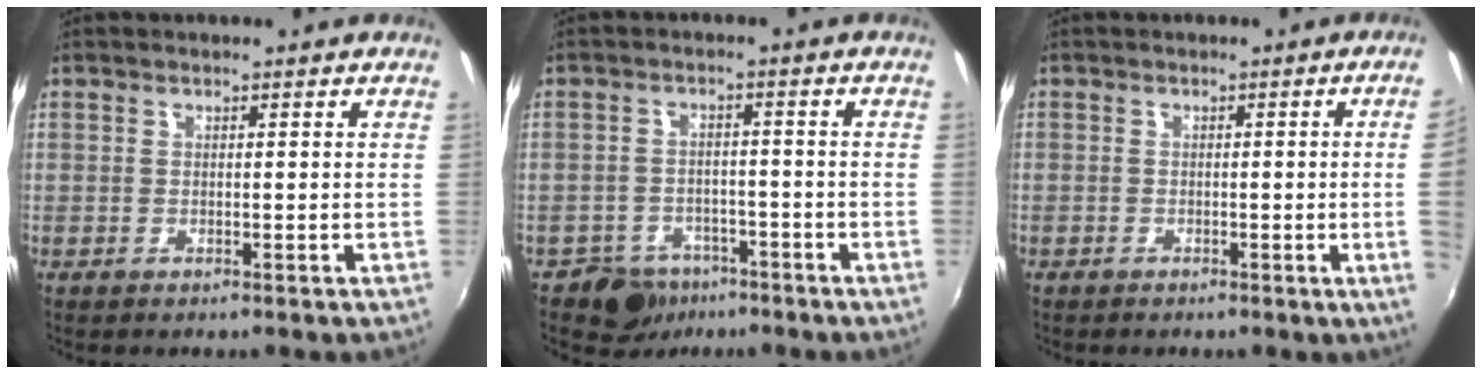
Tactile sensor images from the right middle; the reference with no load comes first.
{"total": 6.5, "force": [-4.7, 4.4, 0.6], "torque": [-0.026, 0.022, -0.072]}
{"total": 3.7, "force": [-0.1, -1.8, 3.2], "torque": [-0.055, -0.010, 0.006]}